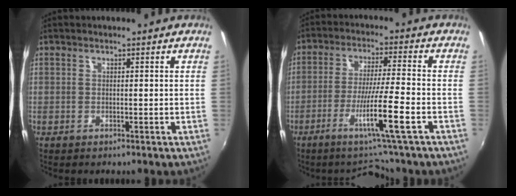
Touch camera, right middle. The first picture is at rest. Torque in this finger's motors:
{"motor_torque": [1.07, -1.07, 0.22, 0.18]}